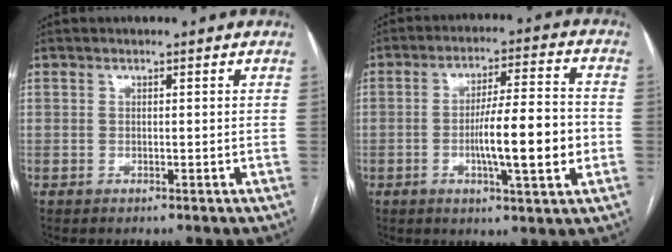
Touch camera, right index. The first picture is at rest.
{"total": 12.0, "force": [-2.3, 1.2, 11.7], "torque": [-0.190, 0.005, -0.038]}